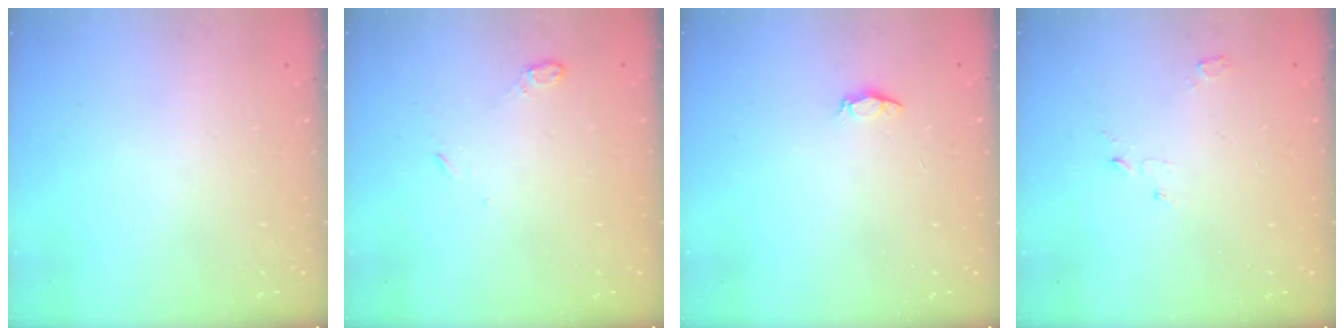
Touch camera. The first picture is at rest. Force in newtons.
{"total": 3.8, "press": 3.8, "slide": 0.6}
{"total": 2.5, "press": 2.5, "slide": 0.3}
{"total": 3.1, "press": 3.1, "slide": 0.3}